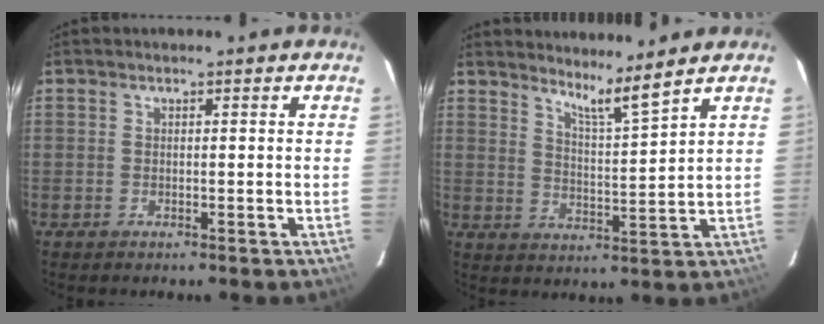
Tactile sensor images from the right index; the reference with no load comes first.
{"total": 6.2, "force": [5.4, -1.3, 2.8], "torque": [-0.049, -0.025, 0.093]}